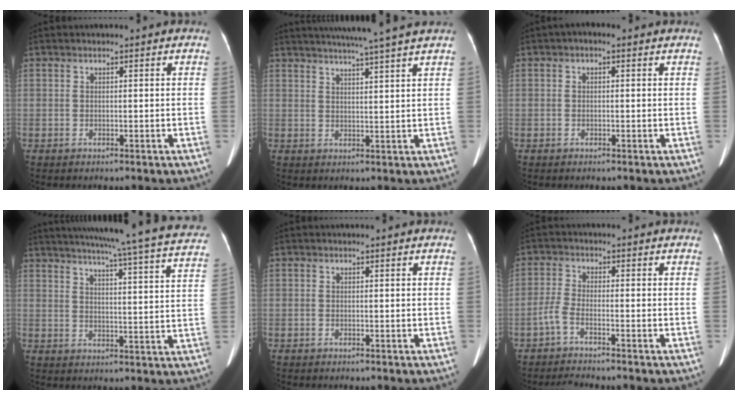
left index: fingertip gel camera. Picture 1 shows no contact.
{"total": 10.7, "force": [9.0, -1.5, 5.4], "torque": [-0.087, 0.007, 0.115]}
{"total": 0.9, "force": [0.1, 0.6, 0.7], "torque": [-0.011, 0.009, -0.004]}
{"total": 28.3, "force": [25.4, 0.3, 12.5], "torque": [-0.194, -0.054, 0.301]}
{"total": 0.0}
{"total": 3.7, "force": [-2.9, 0.3, 2.3], "torque": [-0.062, 0.000, -0.058]}